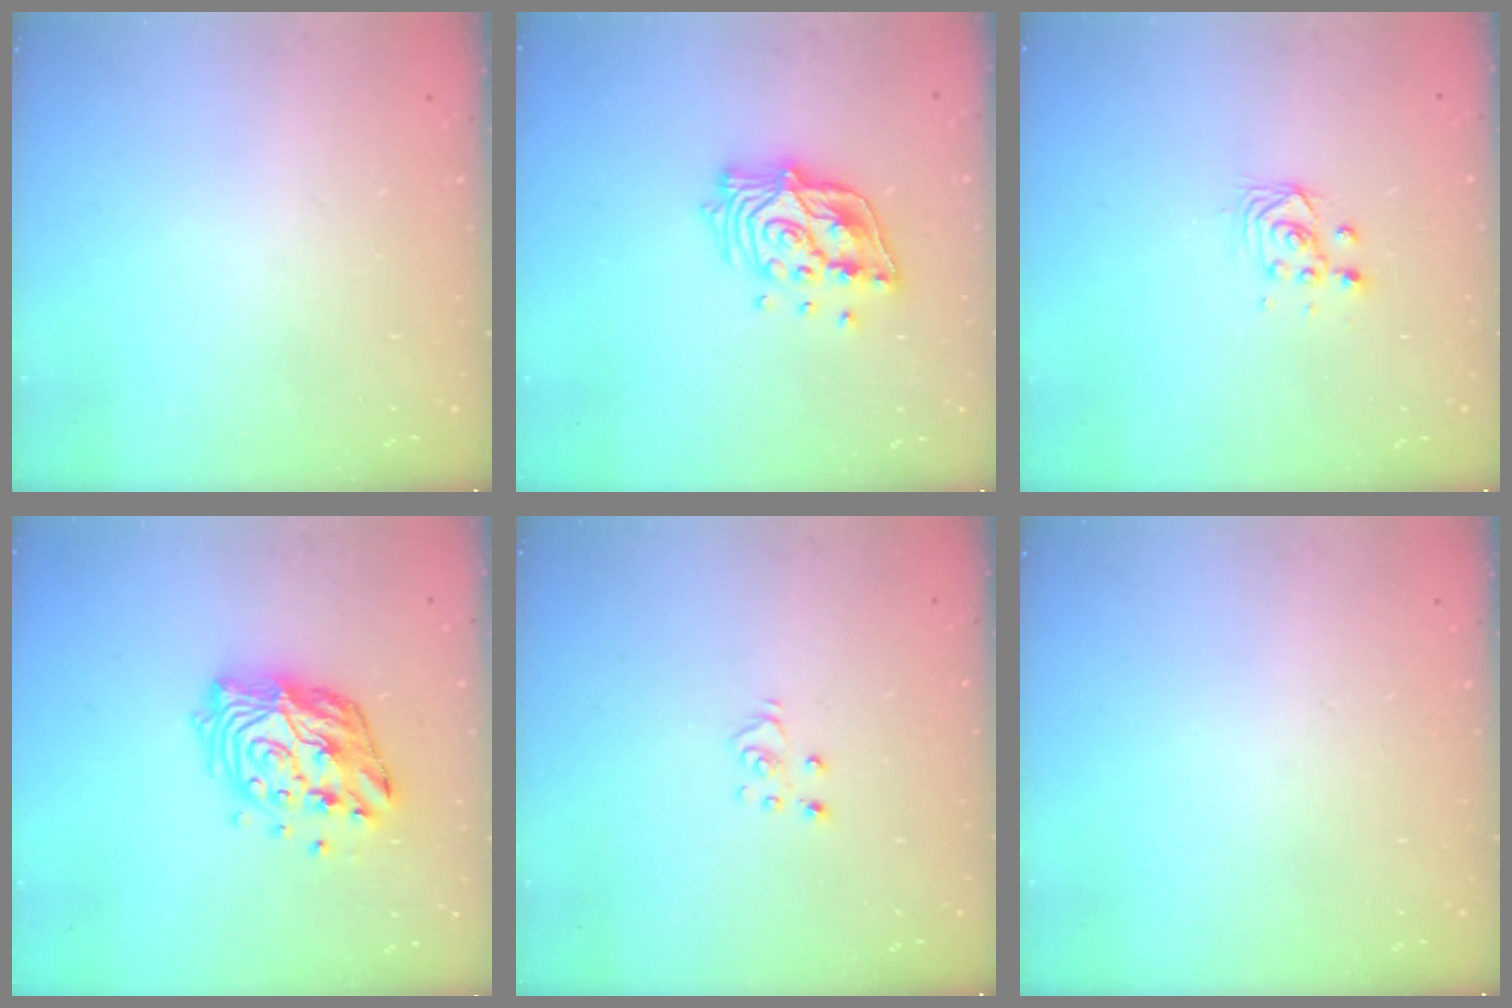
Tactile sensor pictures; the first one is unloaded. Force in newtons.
{"total": 14.7, "press": 14.6, "slide": 1.4}
{"total": 3.0, "press": 3.0, "slide": 0.1}
{"total": 15.0, "press": 14.9, "slide": 1.6}
{"total": 3.6, "press": 3.6, "slide": 0.2}
{"total": 0.0}